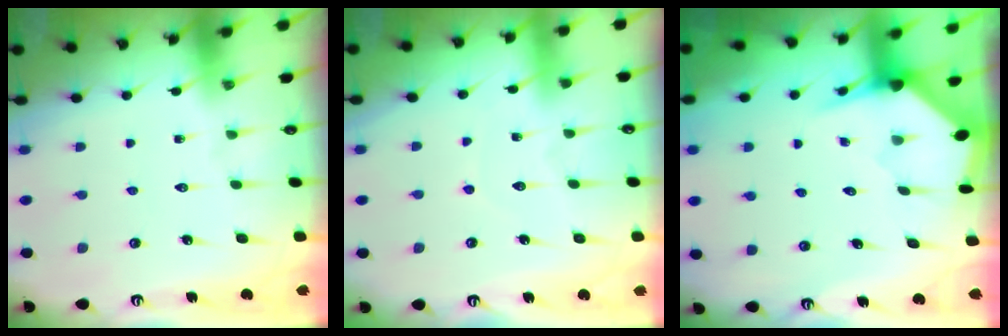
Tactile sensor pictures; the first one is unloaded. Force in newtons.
{"total": 2.4, "press": 2.4, "slide": 0.3}
{"total": 3.5, "press": 3.5, "slide": 0.3}